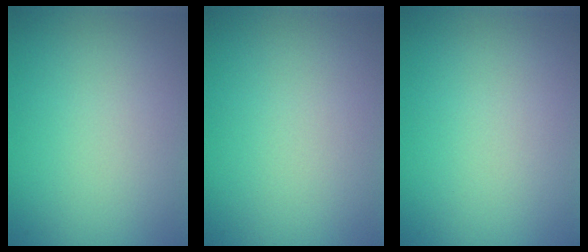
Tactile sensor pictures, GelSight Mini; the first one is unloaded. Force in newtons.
{"total": 0.0}
{"total": 0.0}